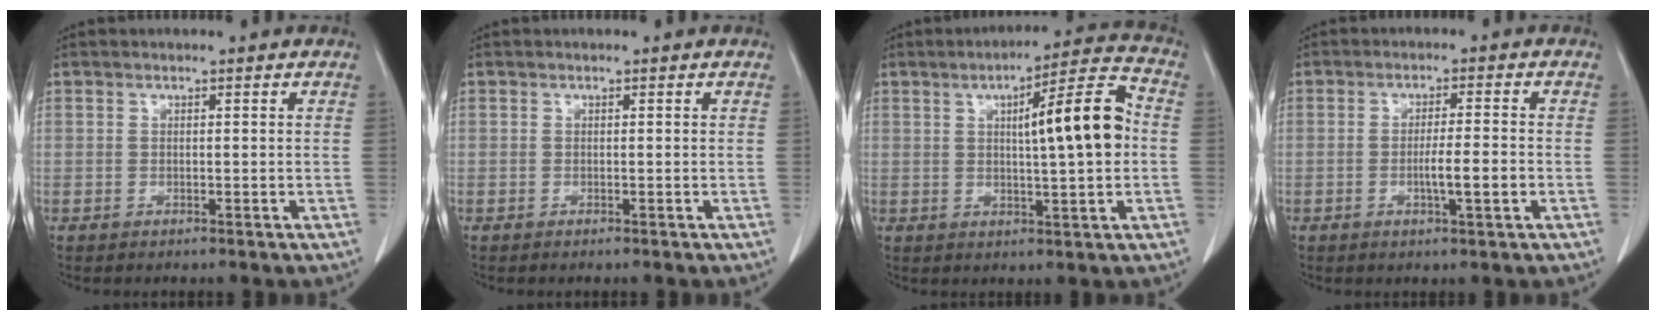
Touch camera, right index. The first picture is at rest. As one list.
[{"total": 0.0}, {"total": 11.5, "force": [1.0, 1.1, 11.4], "torque": [-0.165, 0.022, 0.013]}, {"total": 4.6, "force": [-1.3, 0.1, 4.4], "torque": [-0.072, -0.005, -0.020]}]